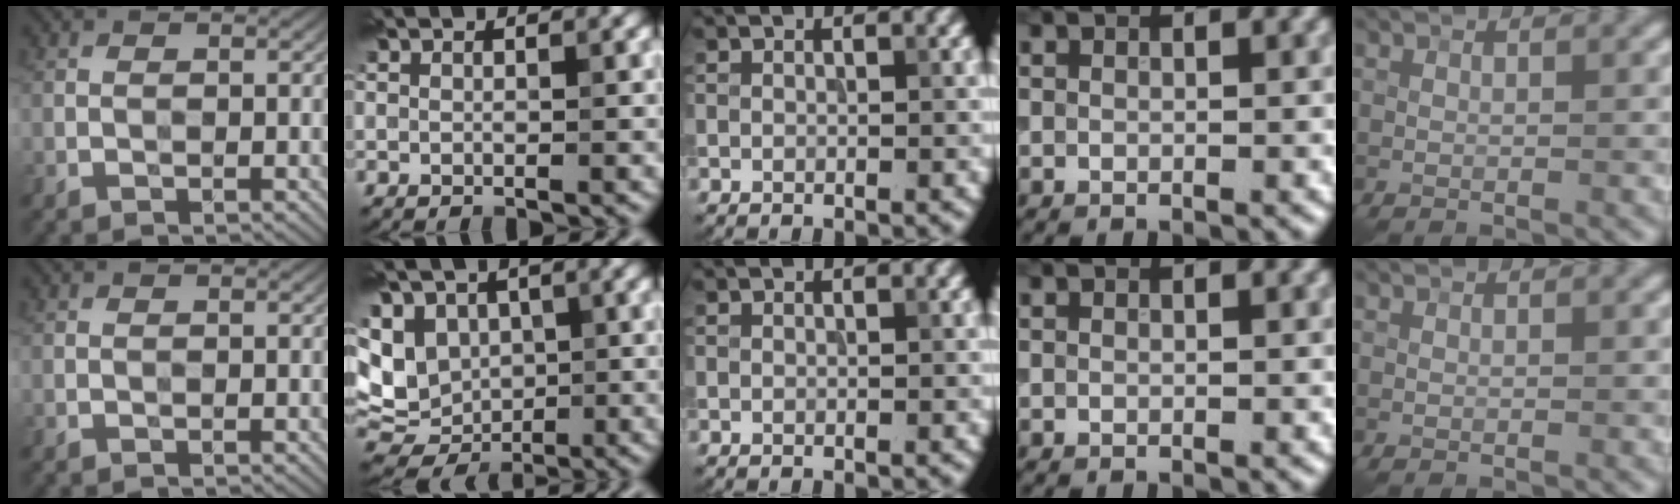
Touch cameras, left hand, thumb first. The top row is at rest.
{"index": {"total": 7.7, "force": [0.8, 6.3, 4.4], "torque": [-0.084, 0.007, 0.024]}}